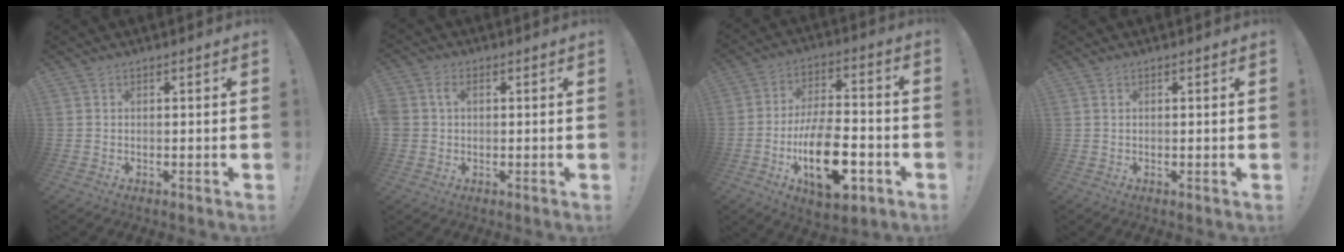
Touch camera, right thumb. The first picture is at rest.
{"total": 3.9, "force": [0.7, 3.0, 2.4], "torque": [-0.051, 0.007, 0.011]}
{"total": 16.1, "force": [-5.5, 6.9, 13.4], "torque": [-0.228, 0.017, -0.087]}
{"total": 0.6, "force": [0.4, -0.1, 0.4], "torque": [-0.004, -0.002, 0.006]}